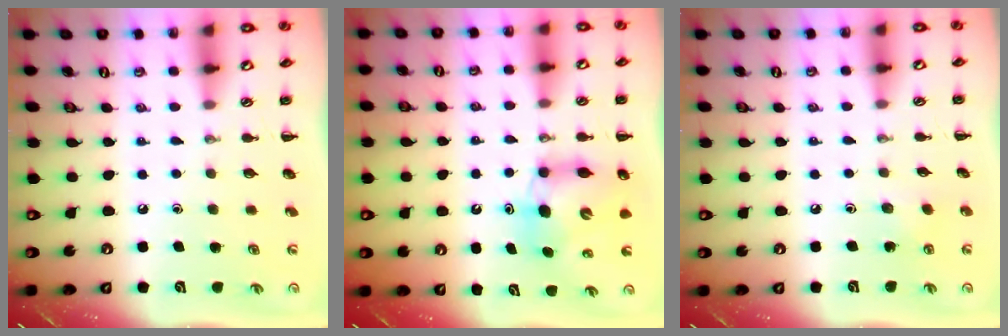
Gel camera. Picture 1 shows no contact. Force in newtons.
{"total": 6.8, "press": 6.6, "slide": 1.7}
{"total": 2.9, "press": 2.8, "slide": 0.9}